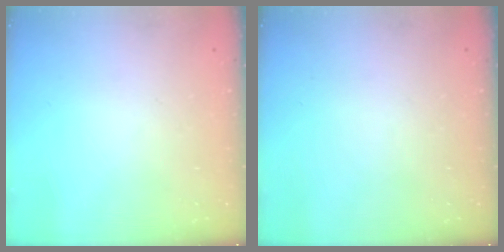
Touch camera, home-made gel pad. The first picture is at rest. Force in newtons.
{"total": 0.0}